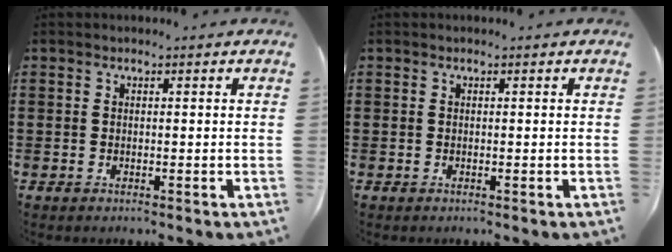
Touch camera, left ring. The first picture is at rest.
{"total": 0.0}